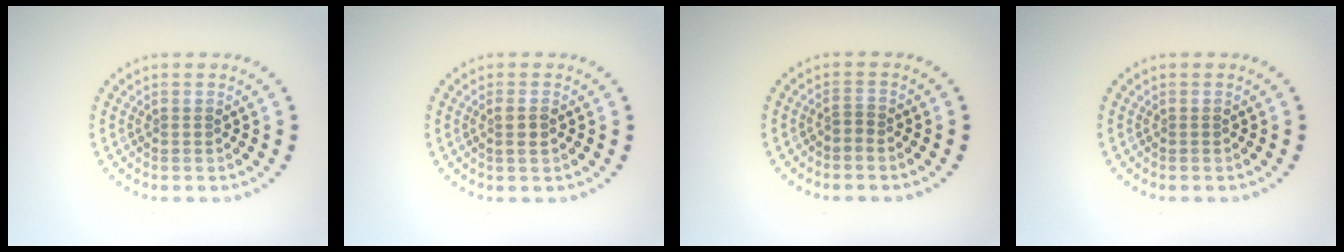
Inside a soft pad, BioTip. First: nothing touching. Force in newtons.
{"total": 1.4, "press": 1.2, "slide": 0.7}
{"total": 0.8, "press": 0.5, "slide": 0.7}
{"total": 0.0}